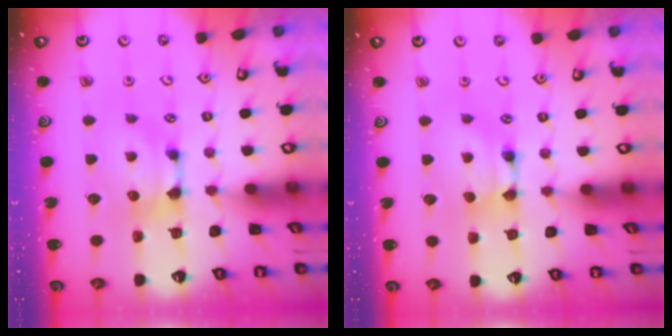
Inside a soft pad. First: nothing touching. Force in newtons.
{"total": 1.6, "press": 1.6, "slide": 0.2}